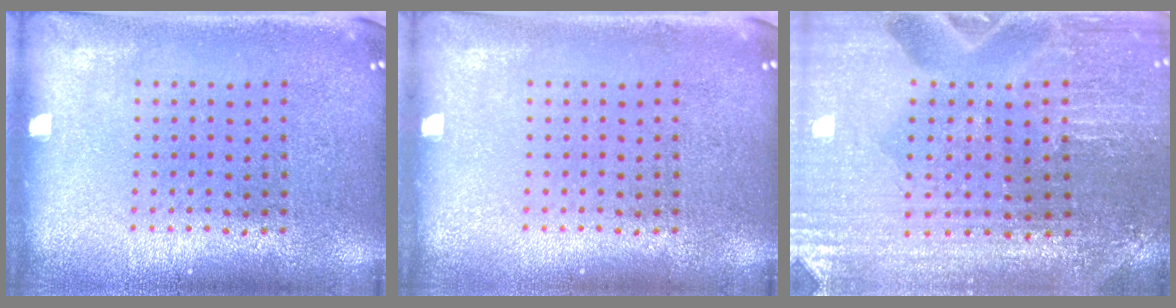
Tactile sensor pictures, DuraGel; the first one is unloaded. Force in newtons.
{"total": 0.0}
{"total": 1.5, "press": 1.4, "slide": 0.2}